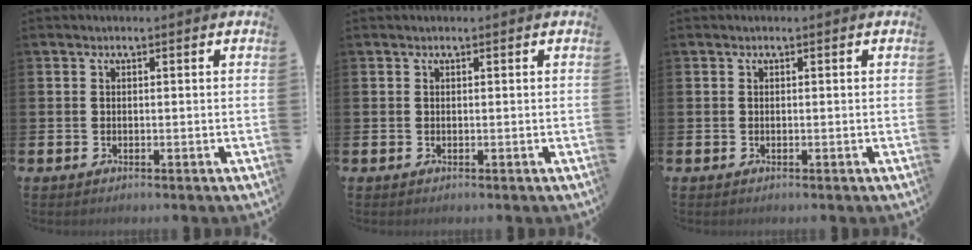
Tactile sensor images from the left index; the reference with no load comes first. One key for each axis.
{"total": 0.0}
{"total": 0.0}